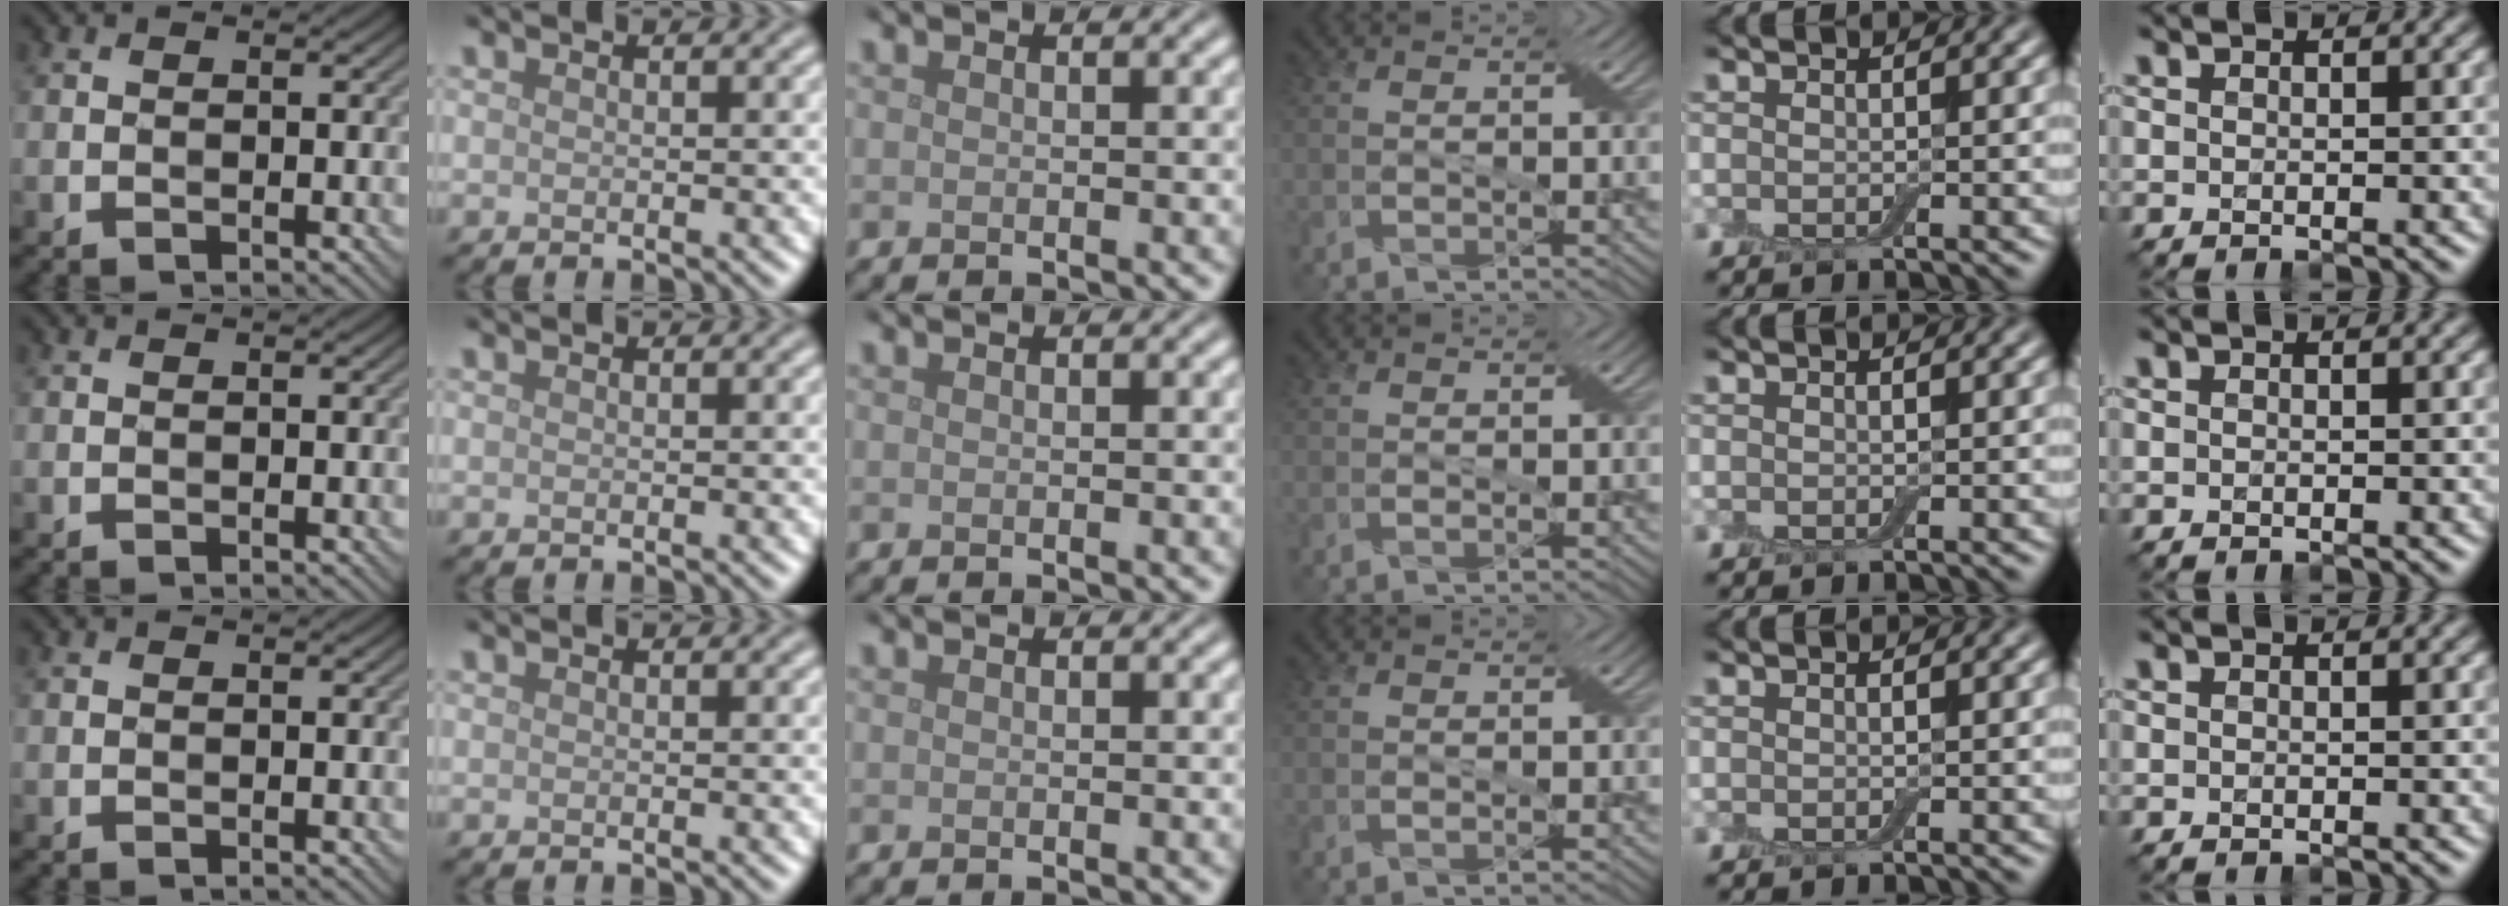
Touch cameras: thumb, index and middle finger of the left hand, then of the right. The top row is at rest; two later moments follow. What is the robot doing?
{"motion": "fold", "object": "bandage"}